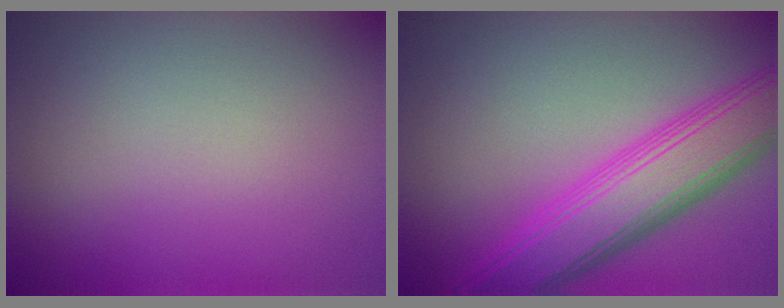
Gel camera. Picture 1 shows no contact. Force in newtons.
{"total": 7.5, "press": 7.5, "slide": 0.2}